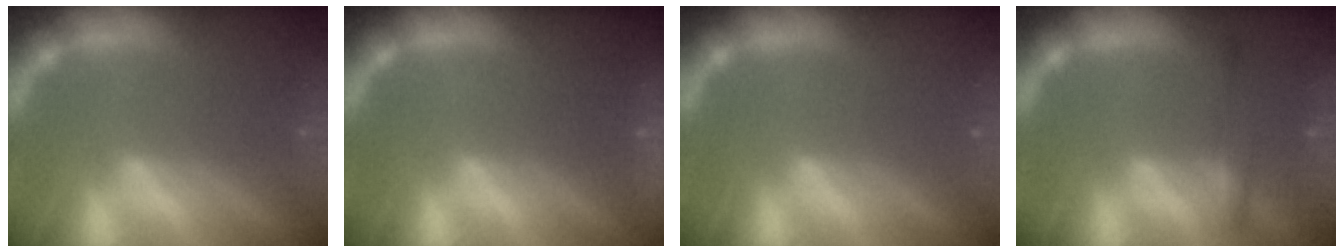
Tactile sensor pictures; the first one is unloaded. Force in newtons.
{"total": 9.5}
{"total": 0.0}
{"total": 2.4}